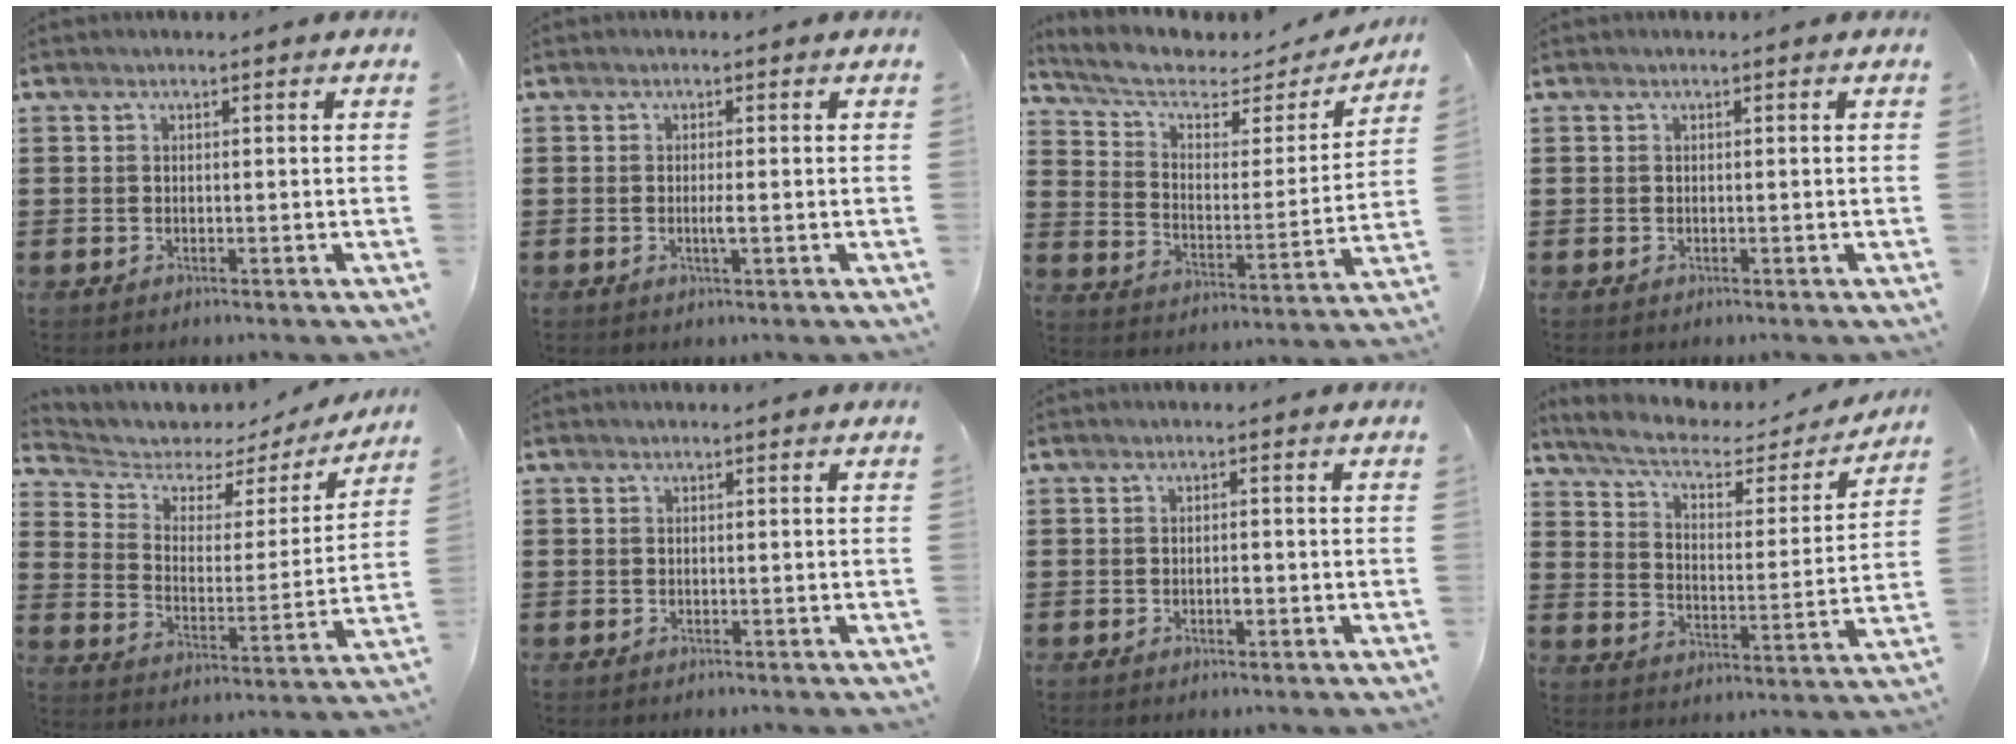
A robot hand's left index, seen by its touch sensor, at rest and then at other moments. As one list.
[{"total": 1.5, "force": [-0.2, 0.0, 1.5], "torque": [-0.028, -0.002, -0.004]}, {"total": 6.4, "force": [4.9, 2.3, 3.2], "torque": [-0.086, -0.030, 0.085]}, {"total": 0.0}, {"total": 4.2, "force": [3.2, 2.4, 1.1], "torque": [-0.048, -0.020, 0.048]}, {"total": 0.0}, {"total": 1.3, "force": [-0.3, 0.4, 1.2], "torque": [-0.023, -0.004, -0.004]}, {"total": 5.3, "force": [4.0, 2.1, 2.8], "torque": [-0.075, -0.023, 0.065]}]